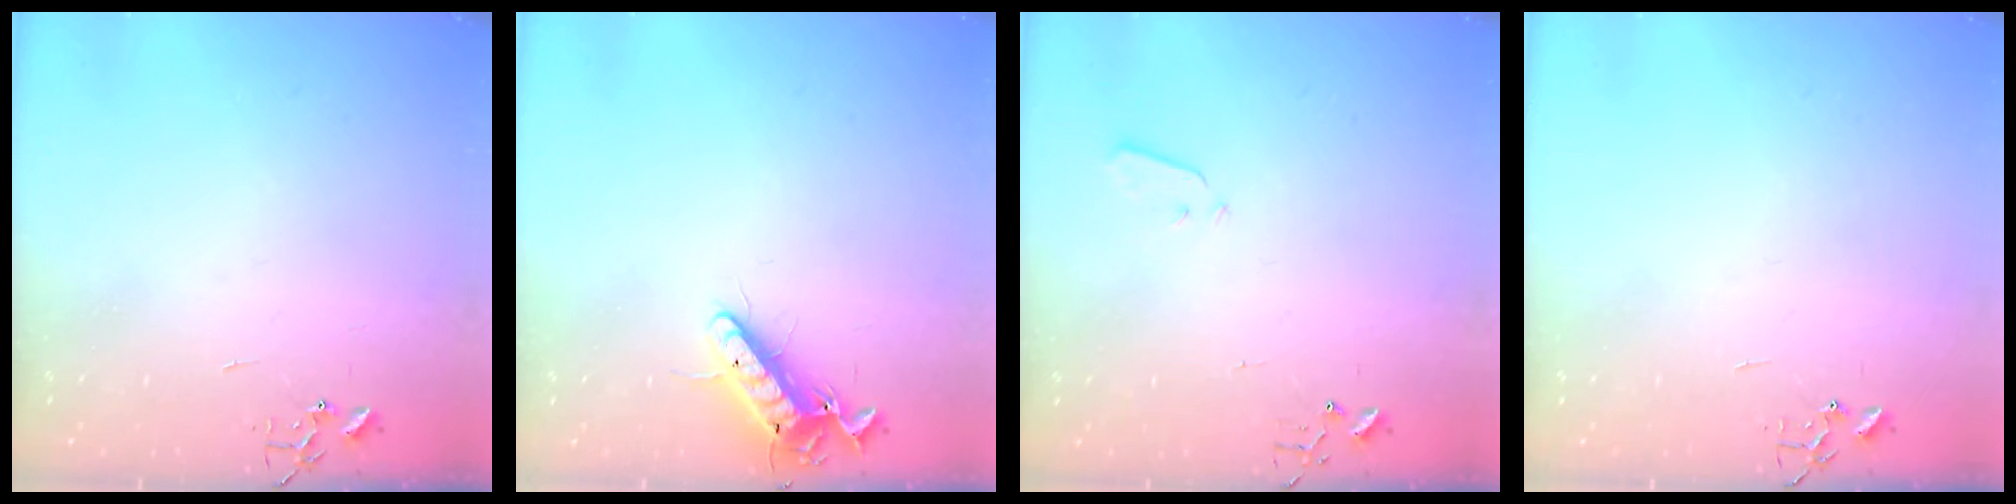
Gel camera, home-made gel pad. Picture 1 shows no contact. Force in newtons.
{"total": 13.1, "press": 12.9, "slide": 2.2}
{"total": 3.2, "press": 3.2, "slide": 0.1}
{"total": 0.0}